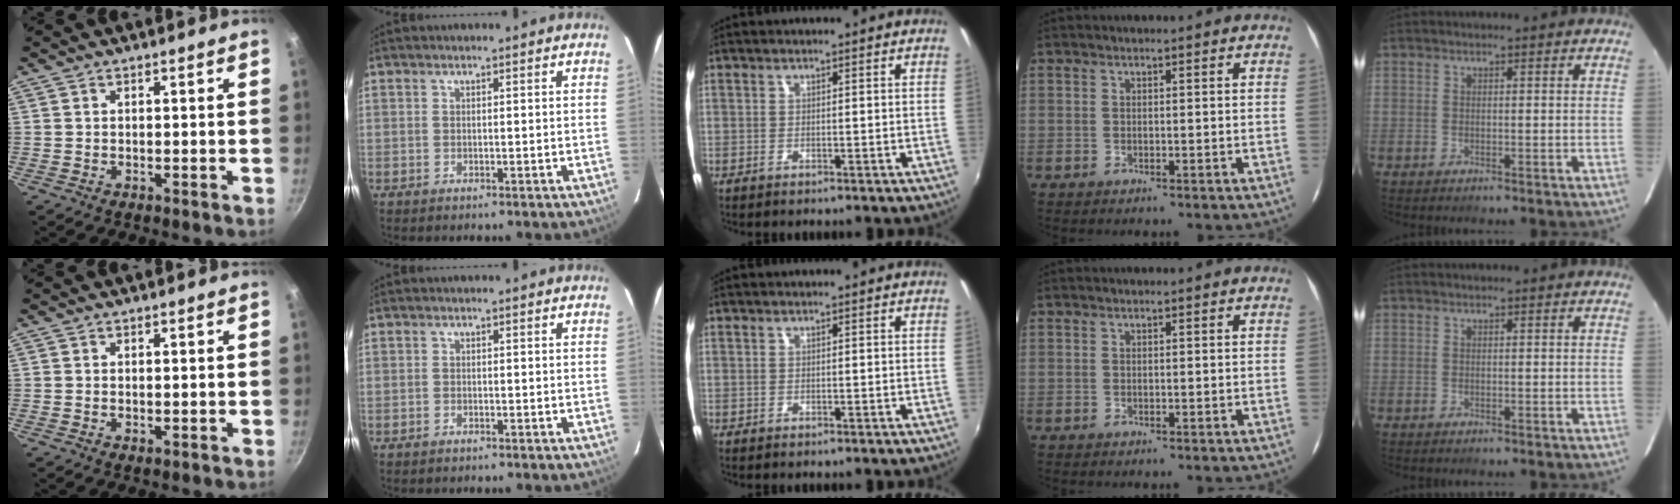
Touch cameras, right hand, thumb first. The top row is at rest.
{"thumb": {"total": 0.8, "force": [-0.1, 0.4, 0.7], "torque": [-0.009, -0.001, -0.002]}, "index": {"total": 0.6, "force": [-0.5, 0.3, 0.0], "torque": [-0.002, 0.002, -0.011]}}